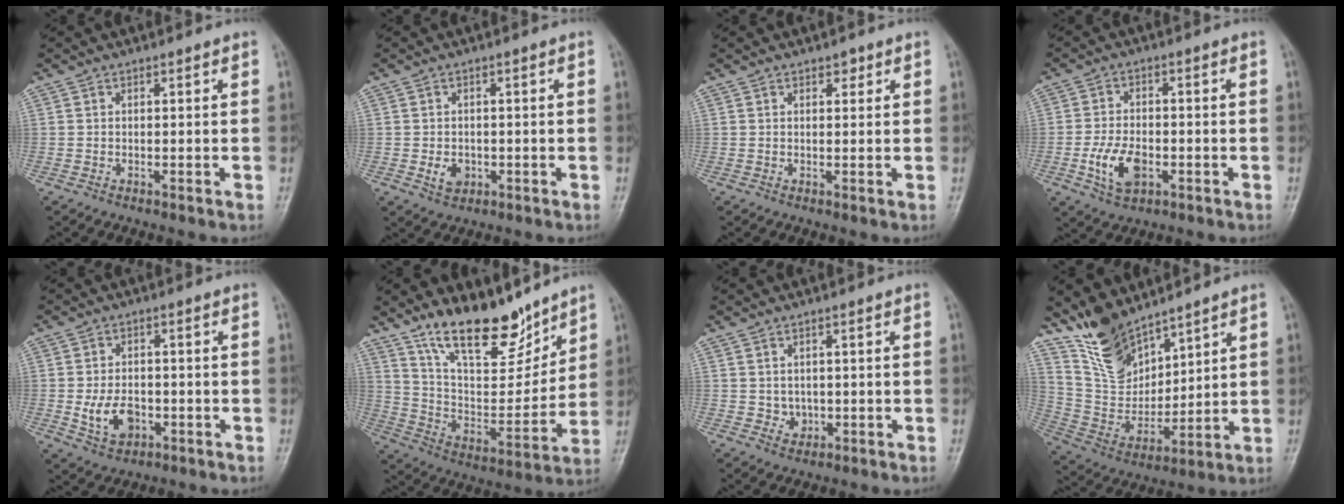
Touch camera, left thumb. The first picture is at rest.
{"total": 3.2, "force": [-0.9, 2.5, 1.8], "torque": [-0.019, 0.002, -0.008]}
{"total": 1.5, "force": [0.9, 0.9, 0.8], "torque": [0.001, -0.002, 0.009]}
{"total": 7.5, "force": [-2.5, 4.4, 5.6], "torque": [-0.102, 0.007, -0.044]}
{"total": 6.6, "force": [-1.7, 4.5, 4.5], "torque": [-0.065, 0.006, -0.024]}
{"total": 18.3, "force": [13.6, 7.0, 10.0], "torque": [-0.117, -0.083, 0.242]}
{"total": 2.3, "force": [-0.2, 2.1, 1.0], "torque": [-0.004, 0.002, 0.005]}
{"total": 12.7, "force": [10.1, 5.6, 5.1], "torque": [-0.067, -0.064, 0.213]}